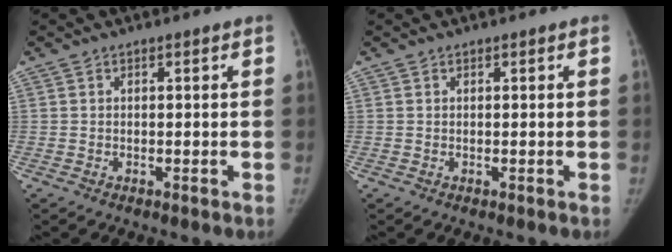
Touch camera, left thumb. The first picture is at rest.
{"total": 0.0}